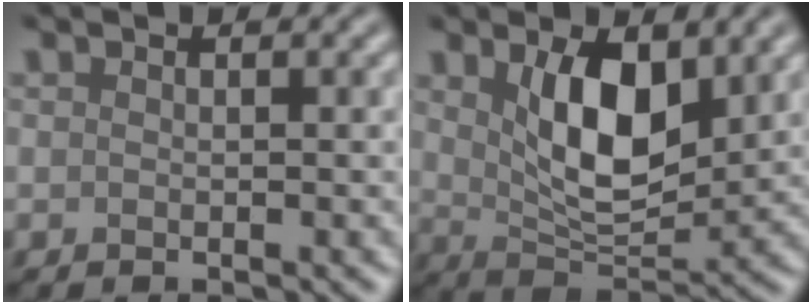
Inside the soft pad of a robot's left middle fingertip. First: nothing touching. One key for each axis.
{"total": 6.6, "fx": 2.3, "fy": 3.1, "fz": 5.4, "tx": -0.102, "ty": -0.008, "tz": 0.045}